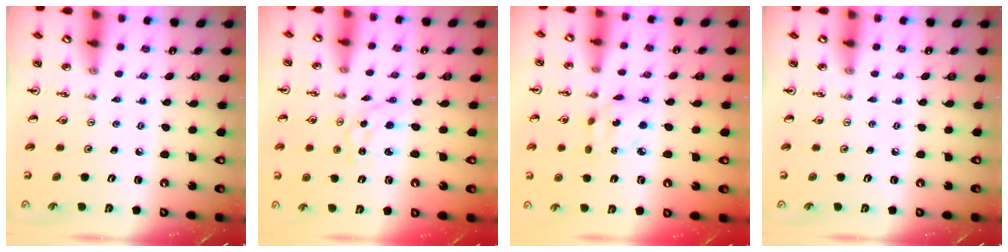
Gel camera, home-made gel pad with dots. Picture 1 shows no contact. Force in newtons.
{"total": 1.7, "press": 1.7, "slide": 0.3}
{"total": 5.7, "press": 5.7, "slide": 0.2}
{"total": 0.0}